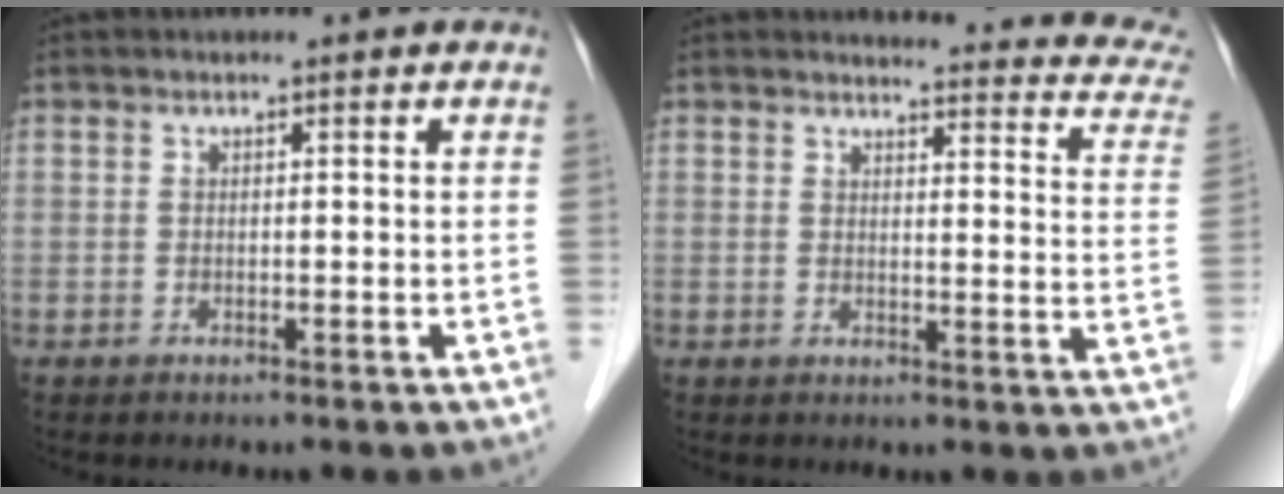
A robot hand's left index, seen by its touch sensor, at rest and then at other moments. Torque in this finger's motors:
{"motor_torque": [0.69, -1.00, -0.07, -0.03]}